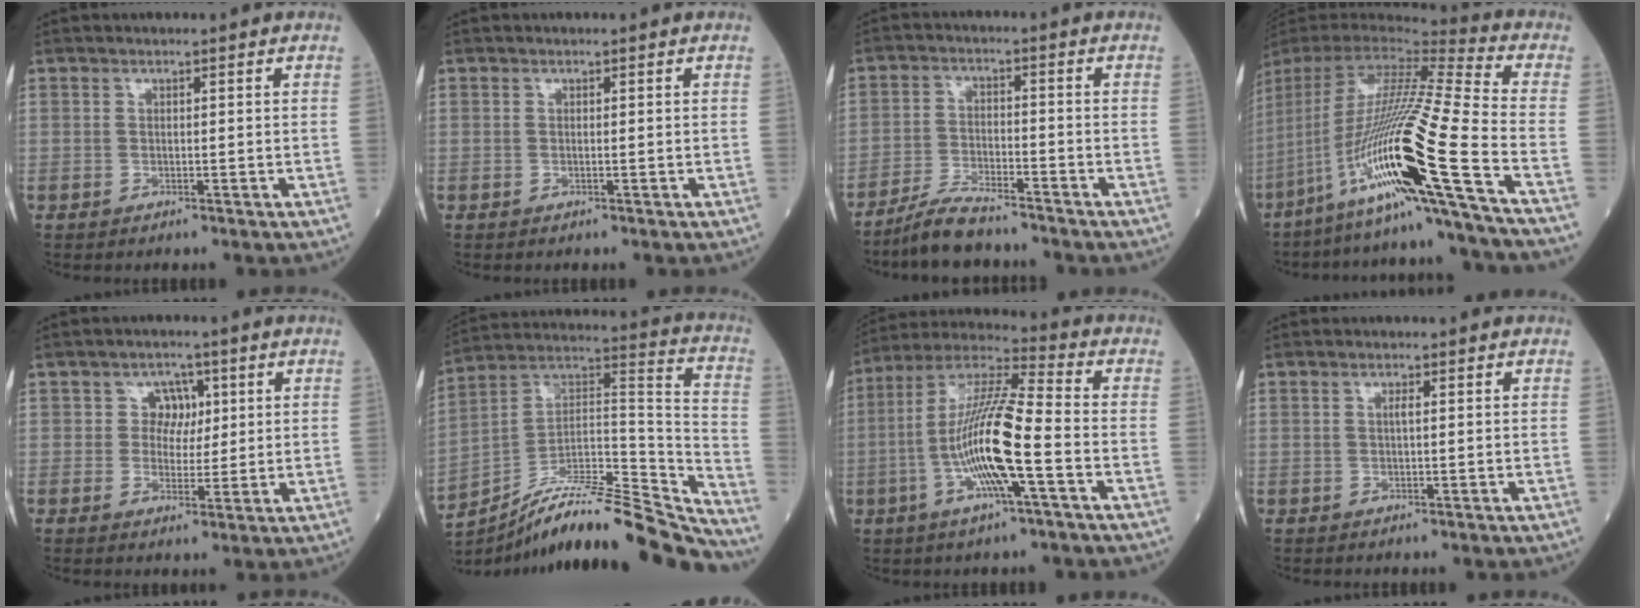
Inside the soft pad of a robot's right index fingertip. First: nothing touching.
{"total": 0.0}
{"total": 6.6, "force": [-5.9, 1.0, 2.8], "torque": [-0.056, -0.015, -0.113]}
{"total": 25.1, "force": [-10.5, -1.2, 22.8], "torque": [-0.443, -0.033, -0.196]}
{"total": 4.0, "force": [1.1, 3.4, 1.8], "torque": [-0.013, 0.008, 0.014]}
{"total": 24.3, "force": [-21.7, 2.7, 10.7], "torque": [-0.141, 0.036, -0.347]}
{"total": 15.2, "force": [-3.7, 1.1, 14.7], "torque": [-0.292, 0.001, -0.075]}
{"total": 0.9, "force": [0.2, 0.1, 0.9], "torque": [-0.017, 0.002, 0.002]}